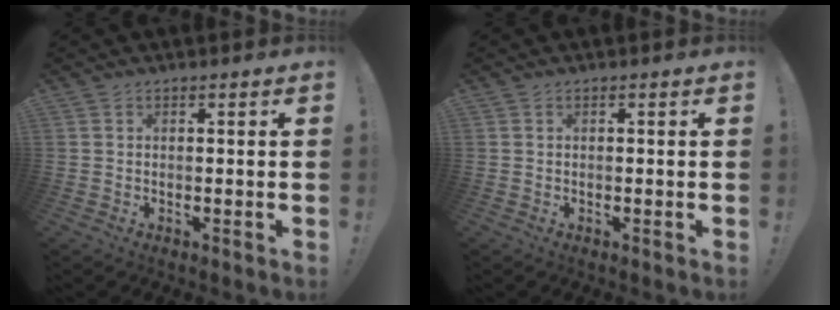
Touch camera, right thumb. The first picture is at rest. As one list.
[{"total": 0.0}]